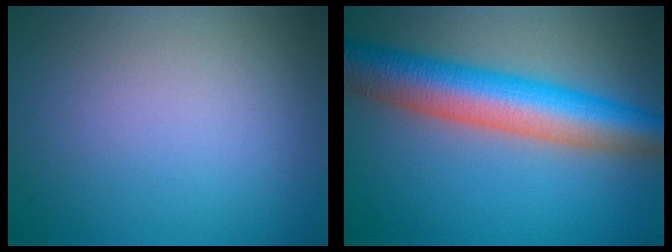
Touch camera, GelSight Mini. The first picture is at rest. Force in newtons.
{"total": 9.9, "press": 9.9, "slide": 0.4}